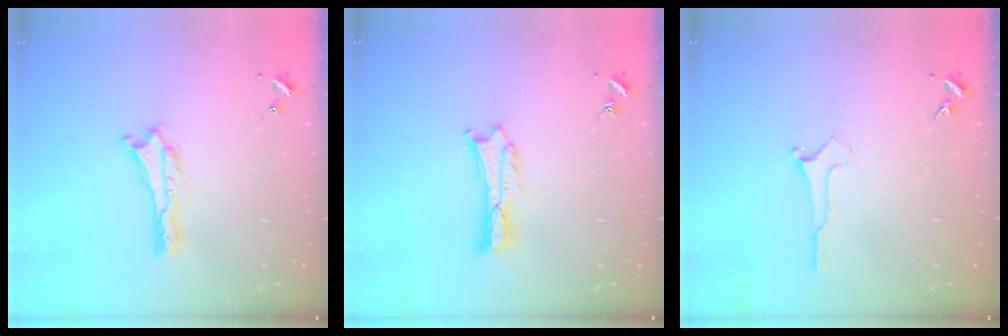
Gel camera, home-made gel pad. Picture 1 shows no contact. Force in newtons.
{"total": 0.6, "press": 0.6, "slide": 0.2}
{"total": 0.0}